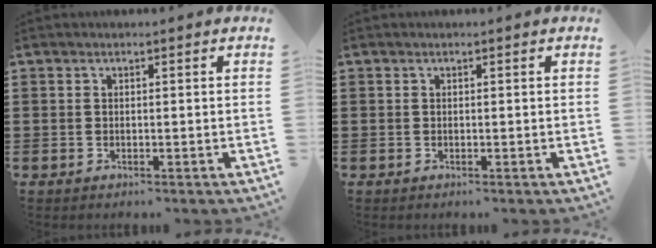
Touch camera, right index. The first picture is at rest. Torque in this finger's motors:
{"motor_torque": [0.00, 0.00, 0.00, 0.00]}